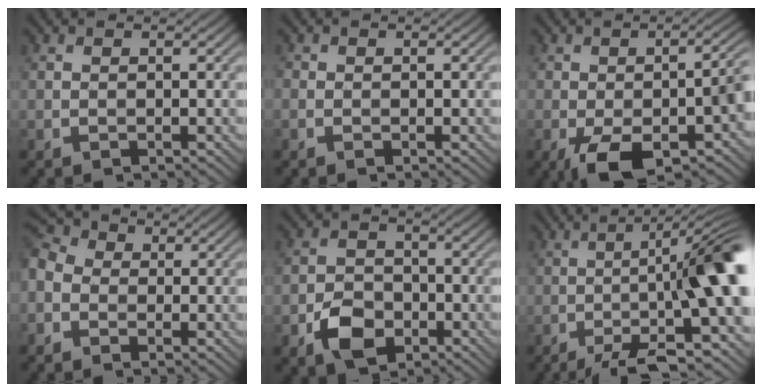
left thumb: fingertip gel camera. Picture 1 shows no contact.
{"total": 0.9, "force": [-0.2, 0.7, 0.5], "torque": [-0.007, -0.005, -0.003]}
{"total": 12.3, "force": [-5.1, 5.2, 9.9], "torque": [-0.146, -0.024, -0.075]}
{"total": 6.0, "force": [-1.6, 4.7, 3.3], "torque": [-0.110, 0.000, -0.044]}
{"total": 5.6, "force": [-2.9, 3.7, 2.9], "torque": [-0.057, -0.006, -0.061]}
{"total": 14.4, "force": [-4.2, 3.0, 13.4], "torque": [-0.158, 0.010, -0.063]}